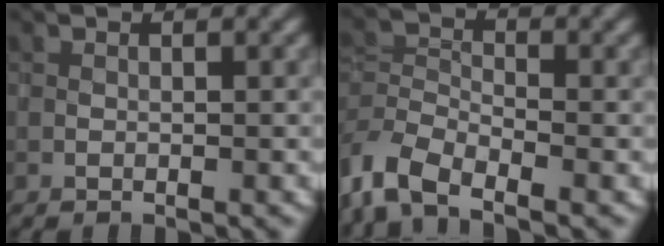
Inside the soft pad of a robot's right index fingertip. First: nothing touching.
{"total": 4.9, "force": [-3.4, 2.3, 2.7], "torque": [-0.049, 0.001, -0.082]}